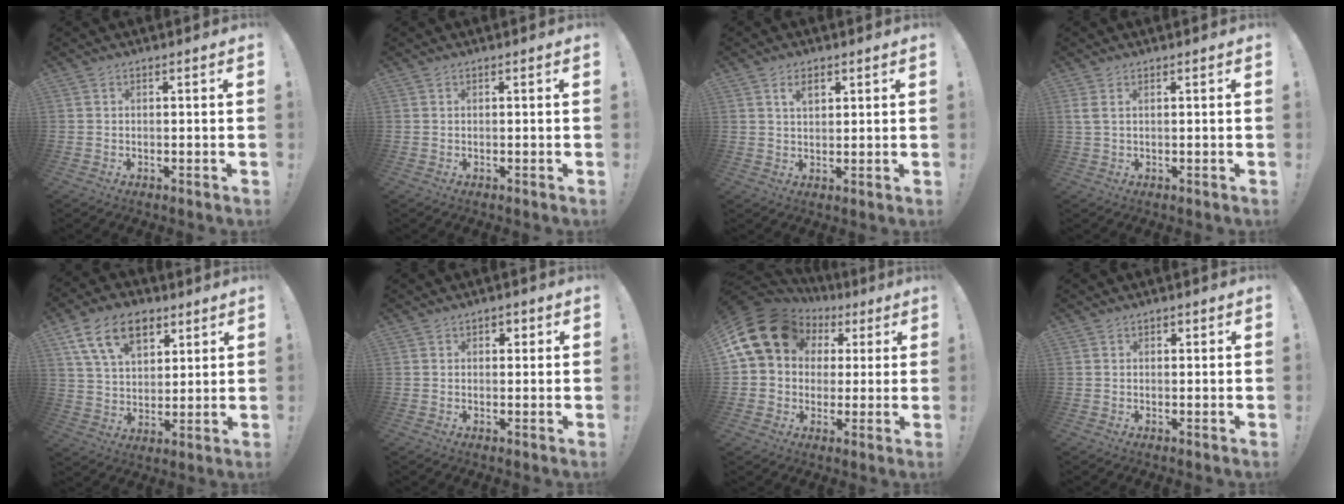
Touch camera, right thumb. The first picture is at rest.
{"total": 0.0}
{"total": 4.2, "force": [2.0, 2.3, 2.9], "torque": [-0.039, -0.005, 0.032]}
{"total": 1.8, "force": [0.8, 0.1, 1.7], "torque": [-0.034, 0.000, 0.013]}
{"total": 16.4, "force": [8.4, 10.1, 9.8], "torque": [-0.151, -0.031, 0.154]}
{"total": 1.9, "force": [0.2, 1.6, 0.9], "torque": [-0.001, -0.001, -0.001]}
{"total": 18.0, "force": [6.3, 13.9, 9.5], "torque": [-0.165, -0.024, 0.128]}
{"total": 0.8, "force": [0.1, 0.8, 0.2], "torque": [-0.002, 0.002, 0.001]}